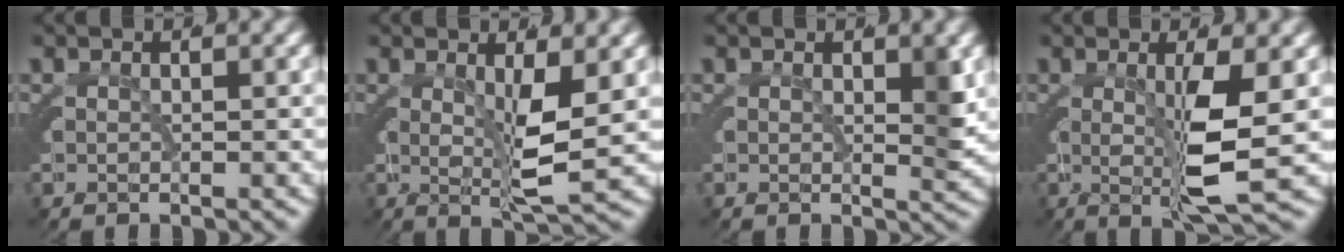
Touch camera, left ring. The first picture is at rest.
{"total": 2.9, "force": [0.4, -0.3, 2.8], "torque": [-0.050, -0.009, 0.008]}
{"total": 1.5, "force": [0.2, 0.0, 1.4], "torque": [-0.010, -0.010, 0.007]}
{"total": 4.4, "force": [-0.1, -0.3, 4.3], "torque": [-0.072, -0.007, 0.000]}